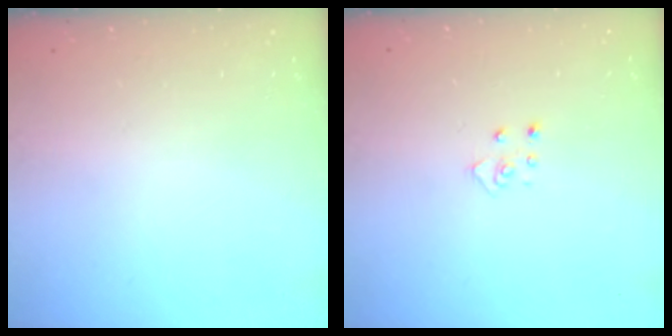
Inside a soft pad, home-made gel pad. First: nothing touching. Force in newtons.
{"total": 3.8, "press": 3.8, "slide": 0.4}